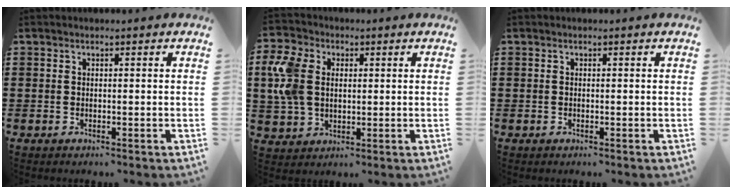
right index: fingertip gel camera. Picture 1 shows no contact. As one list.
[{"total": 8.0, "force": [1.5, 6.0, 5.2], "torque": [-0.149, 0.010, 0.021]}, {"total": 0.0}]